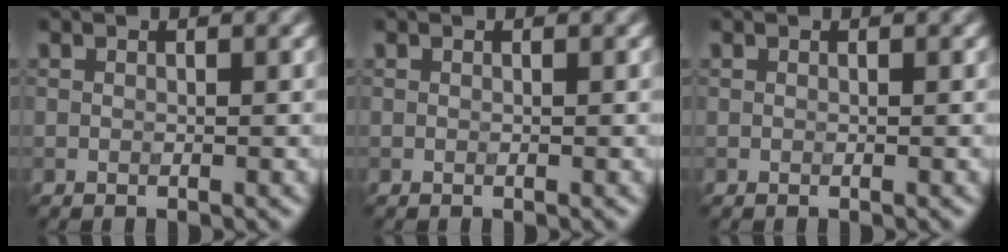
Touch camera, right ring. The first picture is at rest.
{"total": 0.0}
{"total": 0.0}